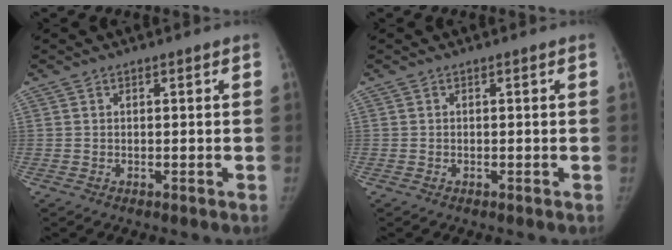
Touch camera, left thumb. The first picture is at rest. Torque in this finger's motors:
{"motor_torque": [-0.03, -0.02, 0.23, -0.11, 0.00]}